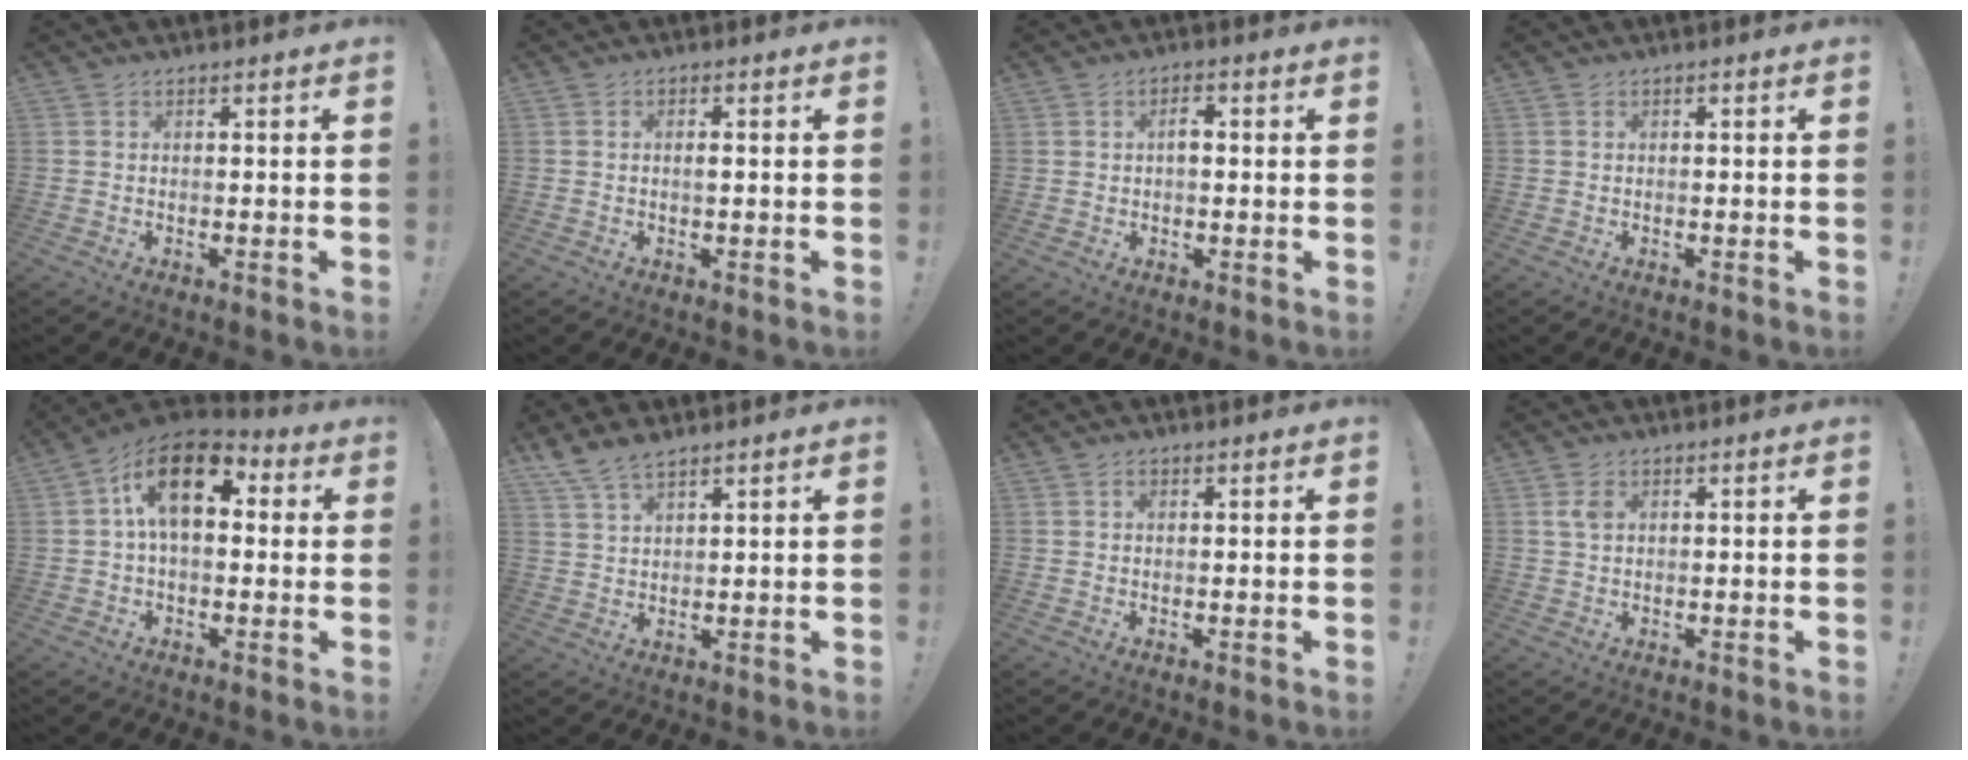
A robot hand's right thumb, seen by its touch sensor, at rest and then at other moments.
{"total": 1.1, "force": [0.0, 0.2, 1.1], "torque": [-0.016, 0.000, -0.003]}
{"total": 4.2, "force": [0.6, 3.6, 2.2], "torque": [-0.021, -0.002, 0.004]}
{"total": 0.0}
{"total": 14.9, "force": [4.9, 8.2, 11.5], "torque": [-0.192, -0.004, 0.088]}
{"total": 5.7, "force": [4.8, 1.6, 2.7], "torque": [-0.062, -0.022, 0.093]}
{"total": 0.6, "force": [0.2, 0.6, 0.2], "torque": [-0.005, 0.002, 0.003]}
{"total": 3.0, "force": [1.0, 1.9, 2.1], "torque": [-0.039, 0.005, 0.018]}